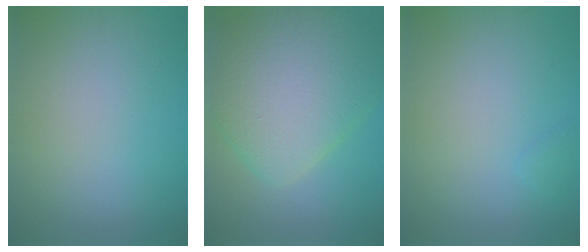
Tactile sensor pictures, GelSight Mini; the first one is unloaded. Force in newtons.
{"total": 9.3, "press": 9.3, "slide": 0.3}
{"total": 0.6, "press": 0.6, "slide": 0.0}